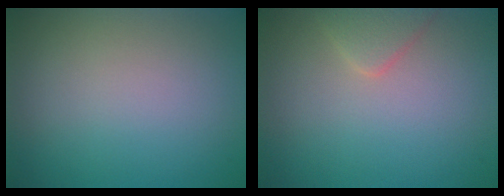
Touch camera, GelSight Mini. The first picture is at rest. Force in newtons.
{"total": 1.6, "press": 1.6, "slide": 0.1}